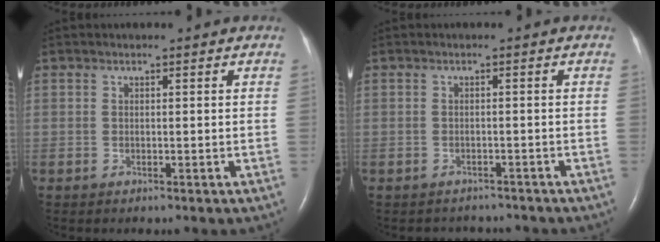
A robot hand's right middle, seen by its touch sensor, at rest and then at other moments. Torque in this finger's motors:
{"motor_torque": [-0.20, -0.20, -0.04, 0.01]}